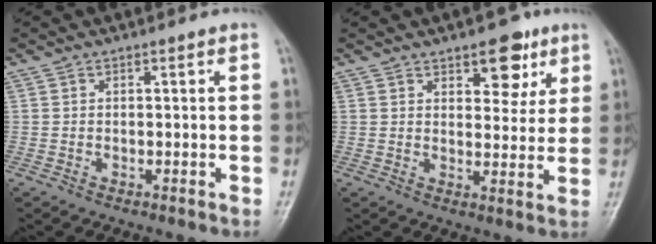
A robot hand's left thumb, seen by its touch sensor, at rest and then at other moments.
{"total": 8.5, "force": [4.7, 4.5, 5.5], "torque": [-0.038, -0.021, 0.059]}